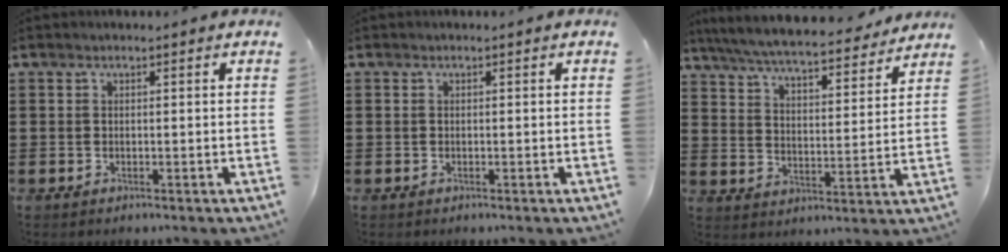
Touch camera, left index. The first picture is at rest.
{"total": 0.0}
{"total": 6.9, "force": [6.6, 0.1, 2.0], "torque": [-0.069, -0.043, 0.112]}